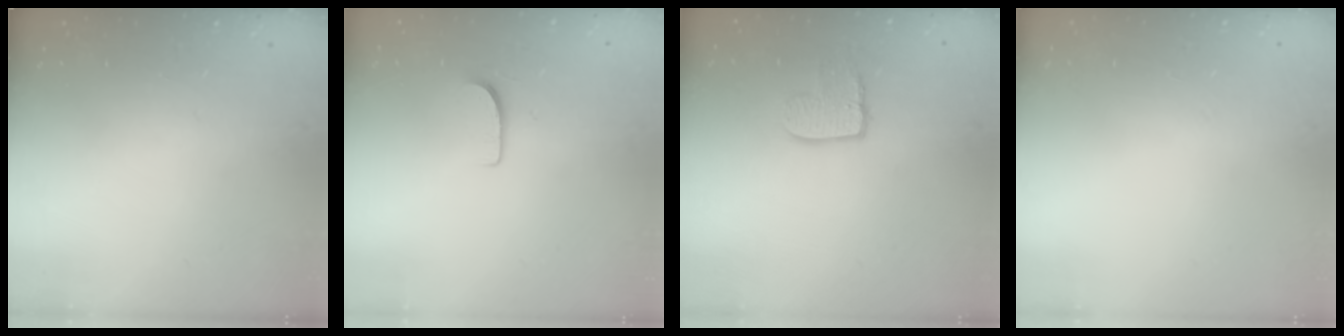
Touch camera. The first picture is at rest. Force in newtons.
{"total": 5.1, "press": 5.1, "slide": 0.5}
{"total": 8.4, "press": 8.4, "slide": 0.6}
{"total": 0.5, "press": 0.5, "slide": 0.1}